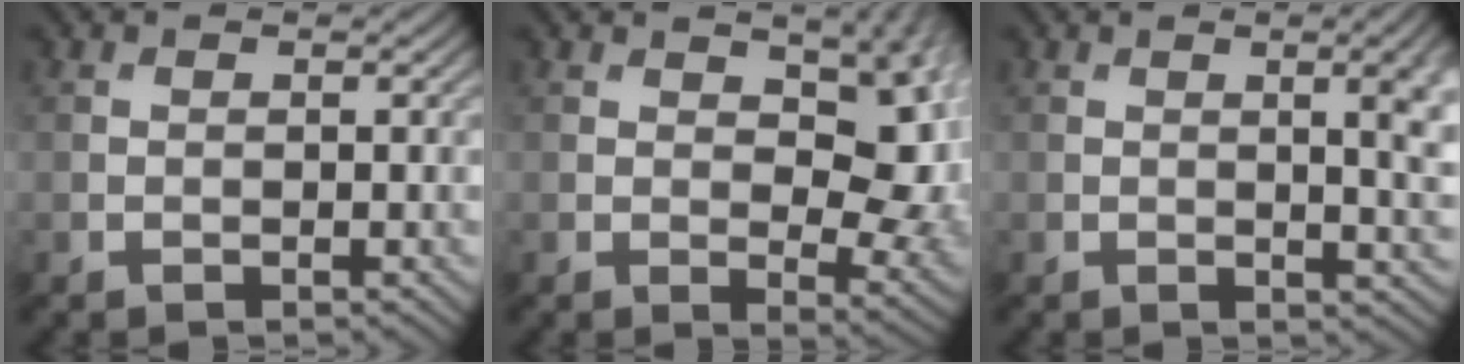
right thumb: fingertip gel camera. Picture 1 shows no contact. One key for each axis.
{"total": 9.9, "fx": 2.5, "fy": 5.3, "fz": 7.9, "tx": -0.106, "ty": -0.012, "tz": 0.046}
{"total": 6.3, "fx": 1.0, "fy": 2.0, "fz": 5.9, "tx": -0.065, "ty": 0.004, "tz": 0.016}